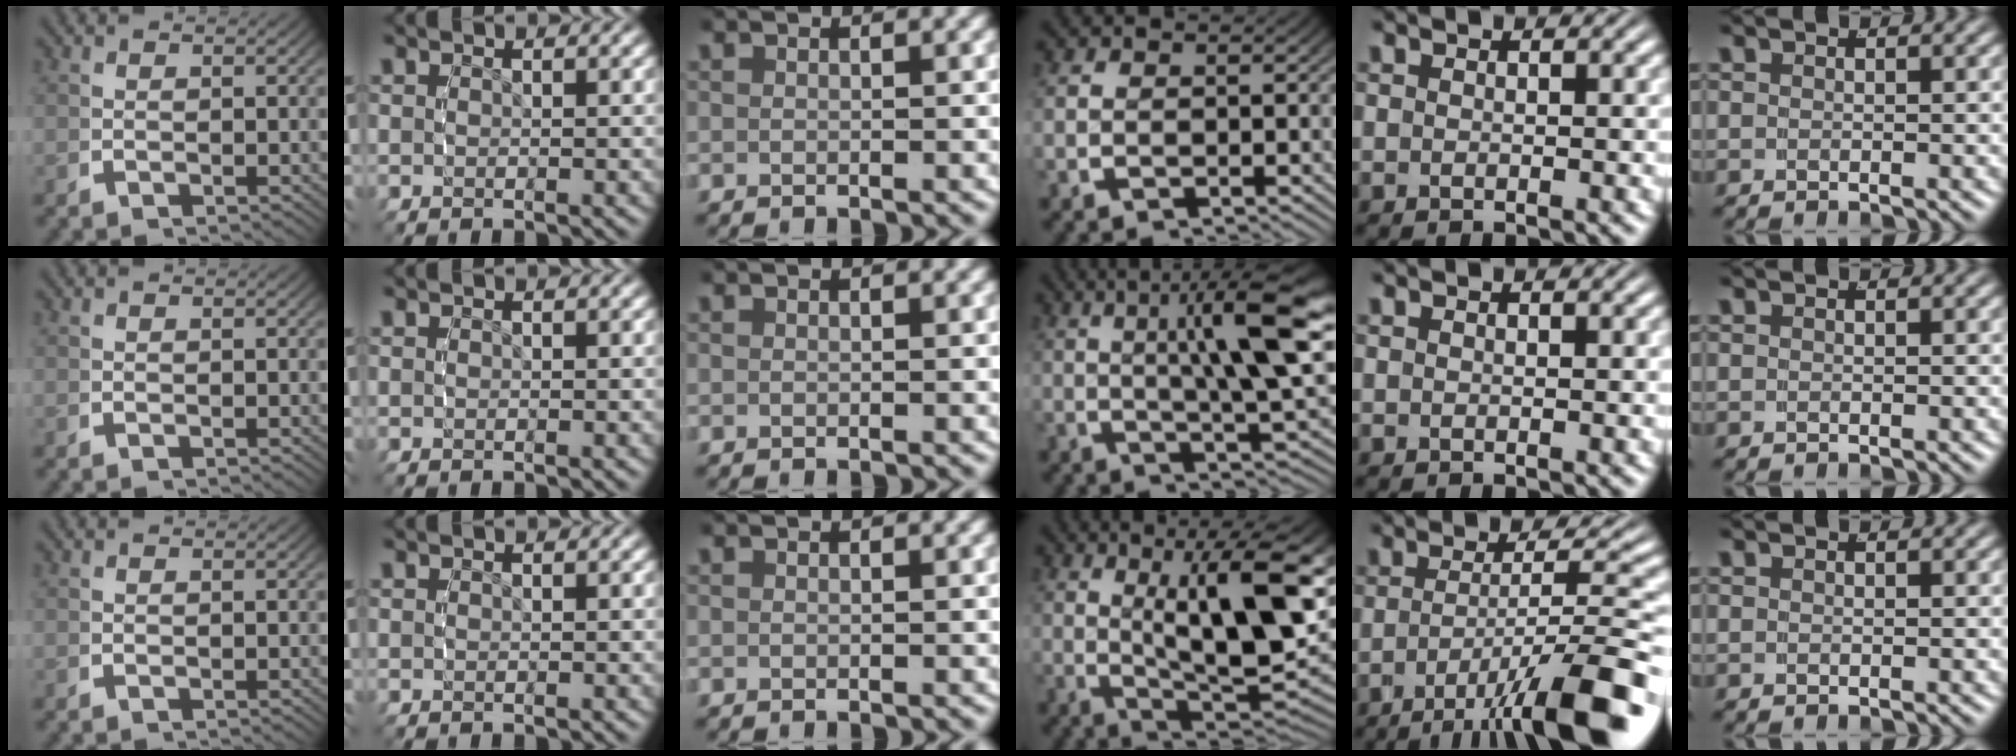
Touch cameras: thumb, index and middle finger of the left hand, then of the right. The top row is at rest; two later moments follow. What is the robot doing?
{"motion": "grasp_and_lifting", "object": "camera"}